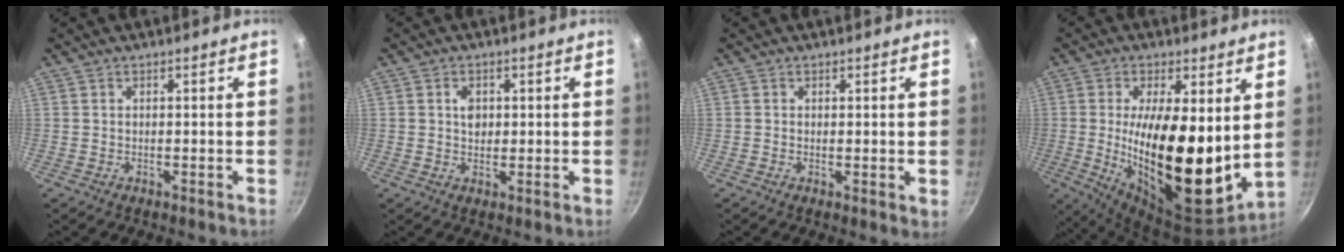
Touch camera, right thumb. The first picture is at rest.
{"total": 3.2, "force": [0.7, 2.4, 2.1], "torque": [-0.022, -0.005, 0.008]}
{"total": 1.4, "force": [0.4, 0.5, 1.2], "torque": [-0.016, -0.009, 0.001]}
{"total": 22.2, "force": [1.7, 8.9, 20.2], "torque": [-0.311, -0.041, 0.031]}